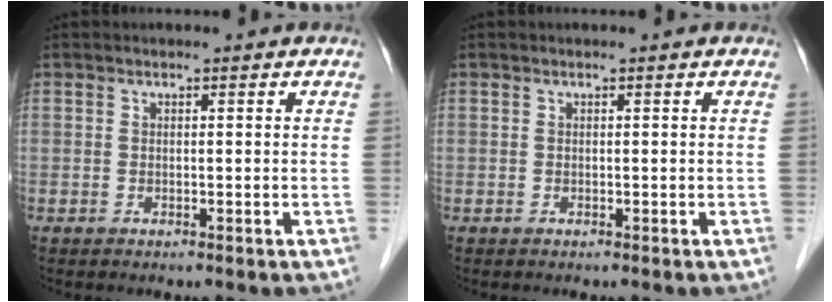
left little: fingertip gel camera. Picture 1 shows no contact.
{"total": 0.0}